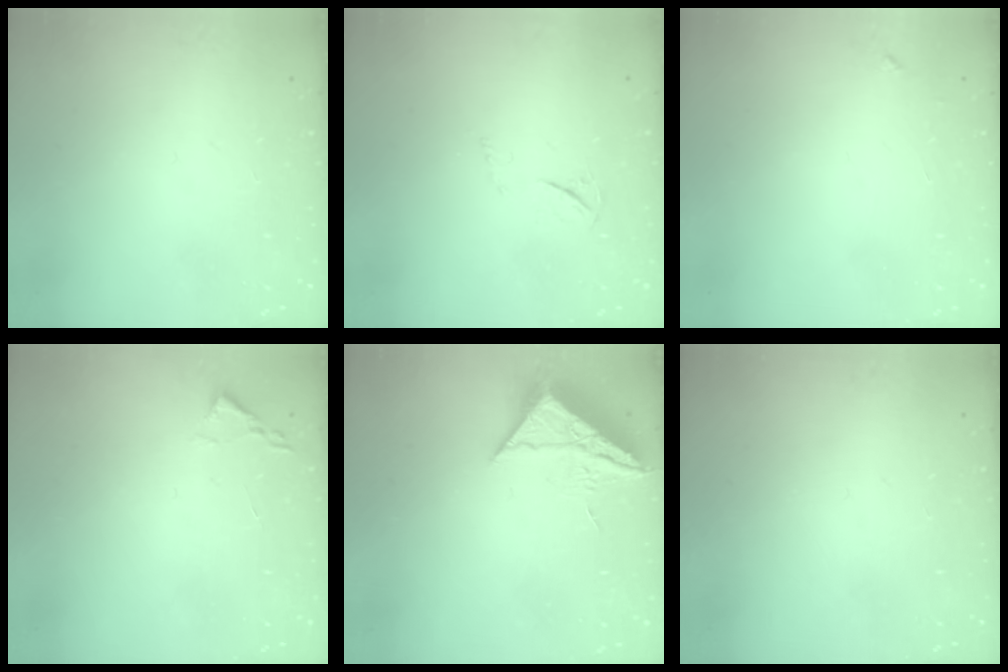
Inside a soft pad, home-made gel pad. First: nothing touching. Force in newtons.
{"total": 3.3, "press": 3.2, "slide": 0.5}
{"total": 3.3, "press": 3.3, "slide": 0.4}
{"total": 1.8, "press": 1.7, "slide": 0.2}
{"total": 10.0, "press": 9.9, "slide": 0.8}
{"total": 0.0}